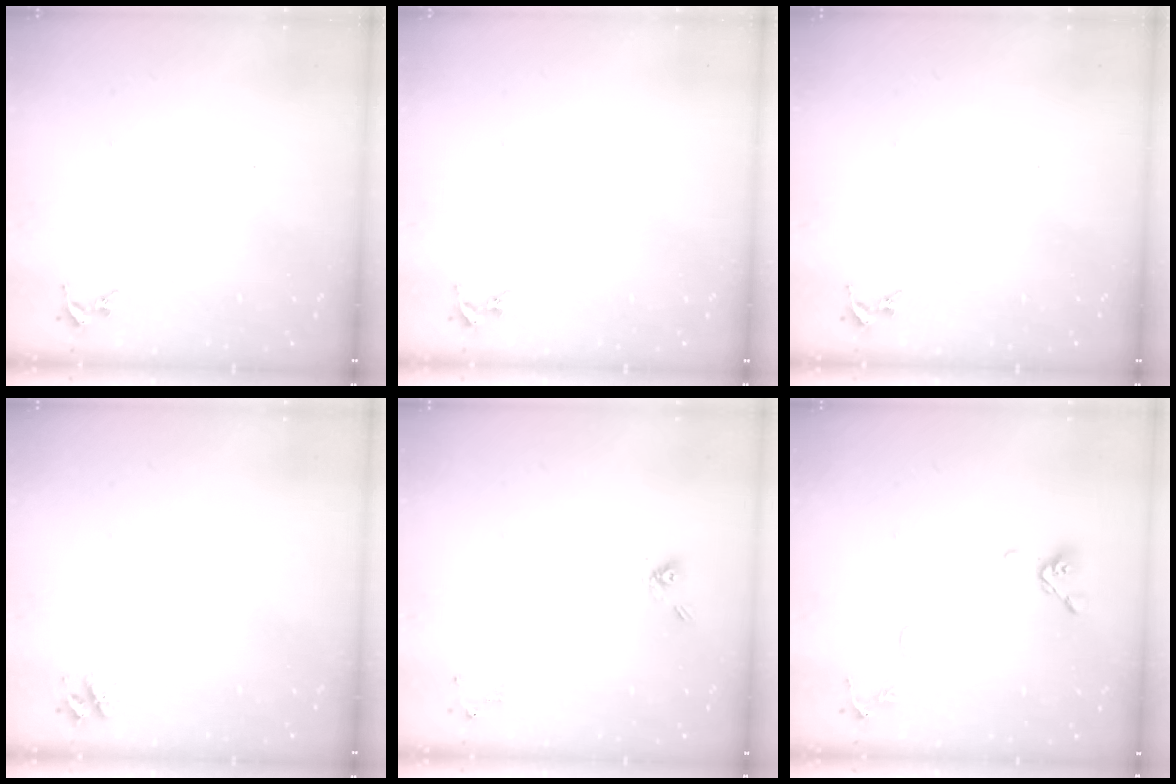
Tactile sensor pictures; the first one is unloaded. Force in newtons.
{"total": 0.0}
{"total": 0.0}
{"total": 4.7, "press": 4.7, "slide": 0.7}
{"total": 6.5, "press": 6.4, "slide": 1.5}
{"total": 10.5, "press": 10.4, "slide": 1.9}